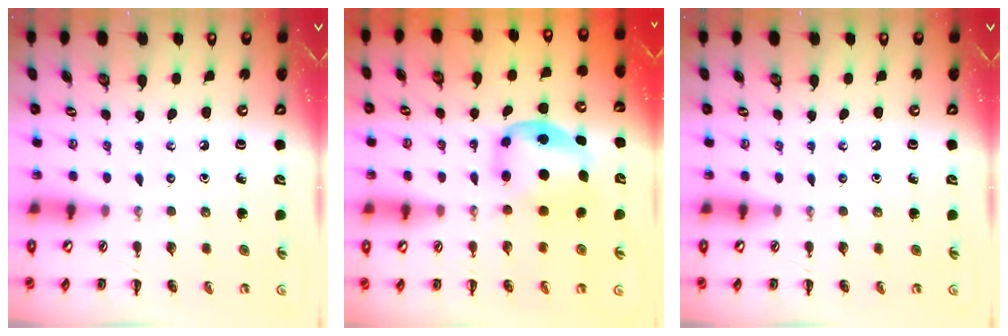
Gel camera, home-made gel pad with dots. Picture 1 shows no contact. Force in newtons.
{"total": 6.1, "press": 6.0, "slide": 0.8}
{"total": 0.0}